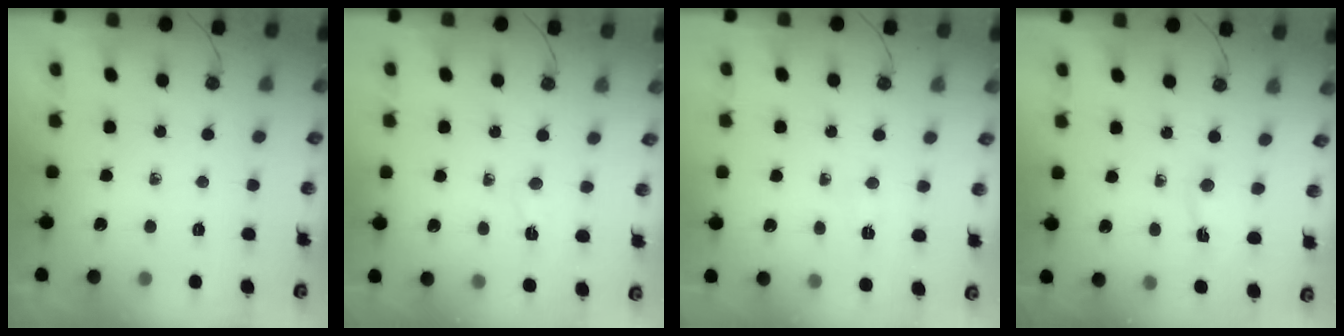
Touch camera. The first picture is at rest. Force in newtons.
{"total": 2.5, "press": 2.4, "slide": 0.6}
{"total": 2.6, "press": 2.1, "slide": 1.4}
{"total": 1.1, "press": 1.0, "slide": 0.6}